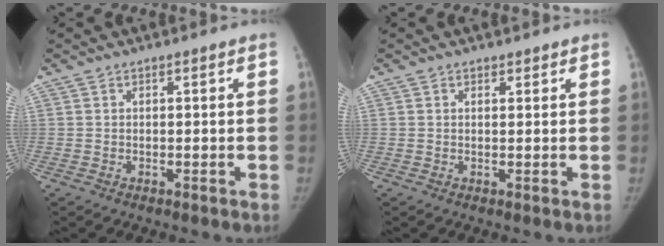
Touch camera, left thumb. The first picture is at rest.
{"total": 0.9, "force": [0.8, 0.5, 0.1], "torque": [0.006, -0.007, 0.007]}